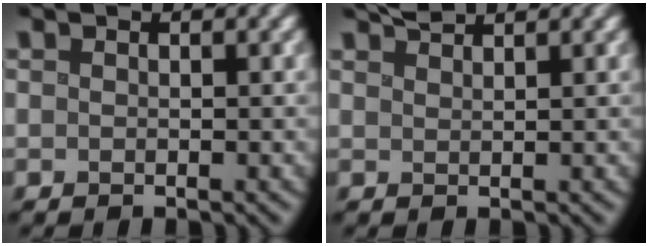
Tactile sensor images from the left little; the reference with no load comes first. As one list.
[{"total": 1.8, "force": [1.7, 0.1, 0.5], "torque": [-0.004, 0.008, 0.031]}]